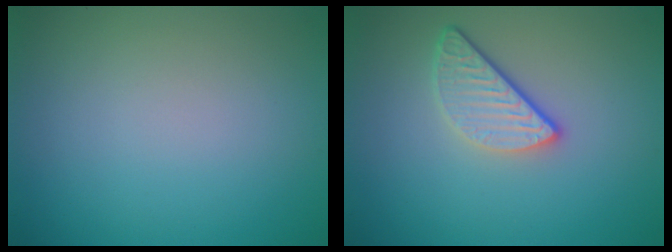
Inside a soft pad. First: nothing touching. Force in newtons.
{"total": 3.2, "press": 2.6, "slide": 1.9}